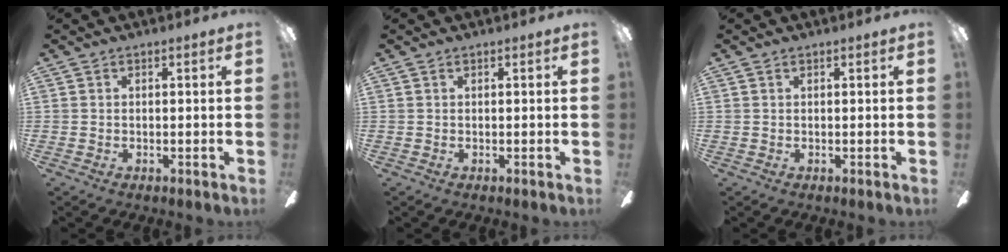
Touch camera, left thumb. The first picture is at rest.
{"total": 0.0}
{"total": 0.0}